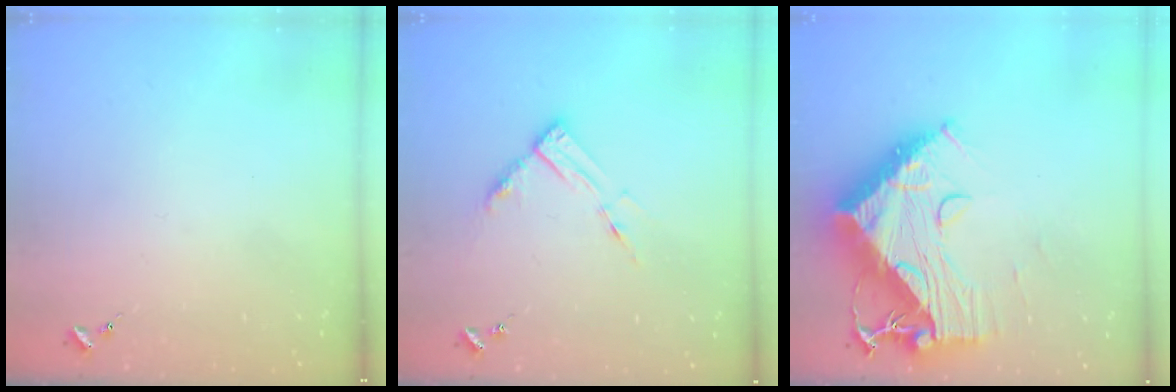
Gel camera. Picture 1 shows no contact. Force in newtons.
{"total": 9.3, "press": 9.2, "slide": 1.0}
{"total": 21.2, "press": 21.1, "slide": 2.0}